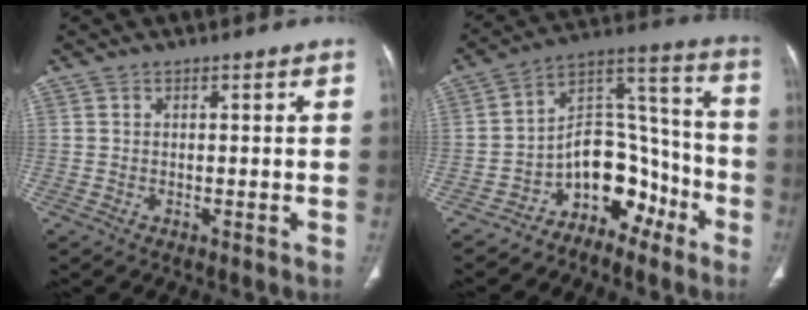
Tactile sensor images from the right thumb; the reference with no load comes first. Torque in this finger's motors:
{"motor_torque": [3.55, 1.46, 1.05, -1.72, 0.07]}